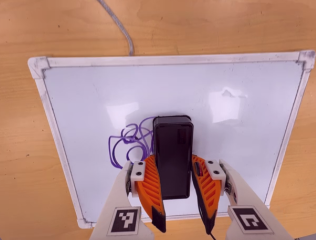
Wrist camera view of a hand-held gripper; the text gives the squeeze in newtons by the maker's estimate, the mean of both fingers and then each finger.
{"total": 13.0, "left": 12.6, "right": 13.3}